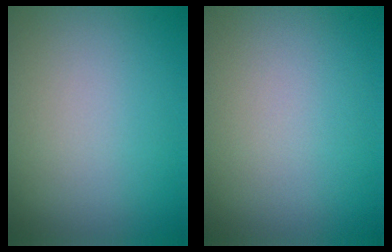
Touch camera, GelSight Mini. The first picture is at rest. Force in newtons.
{"total": 0.0}